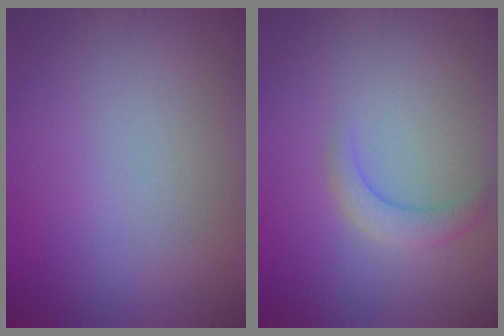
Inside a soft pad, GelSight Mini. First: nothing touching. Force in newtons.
{"total": 2.1, "press": 2.0, "slide": 0.3}